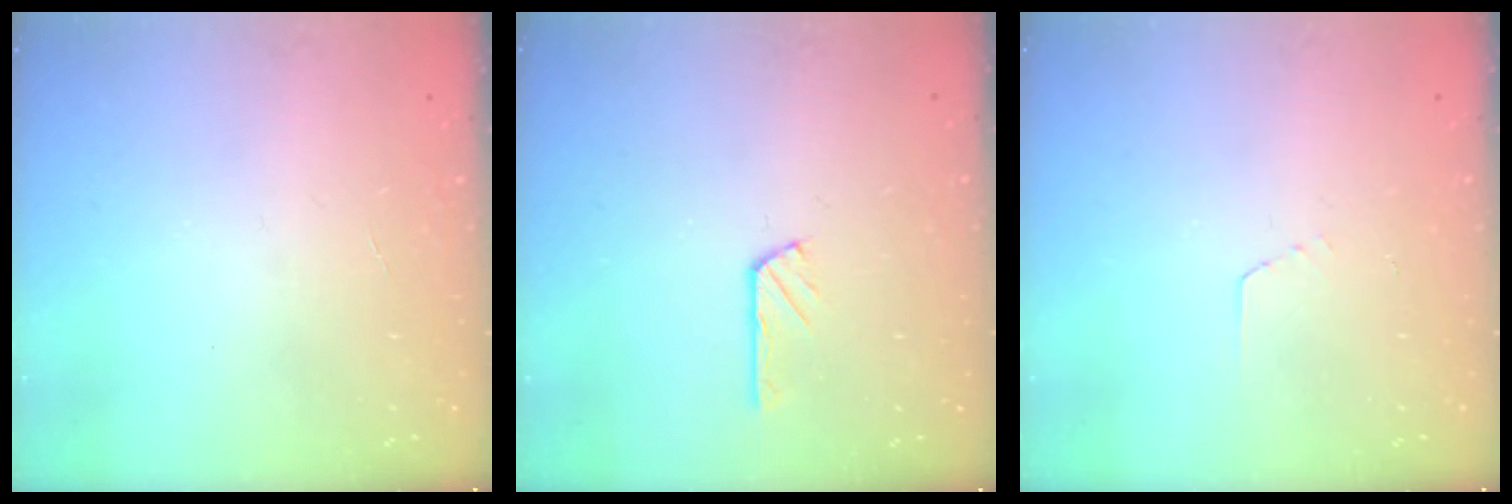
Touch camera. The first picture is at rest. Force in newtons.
{"total": 2.9, "press": 2.9, "slide": 0.5}
{"total": 2.9, "press": 2.9, "slide": 0.2}